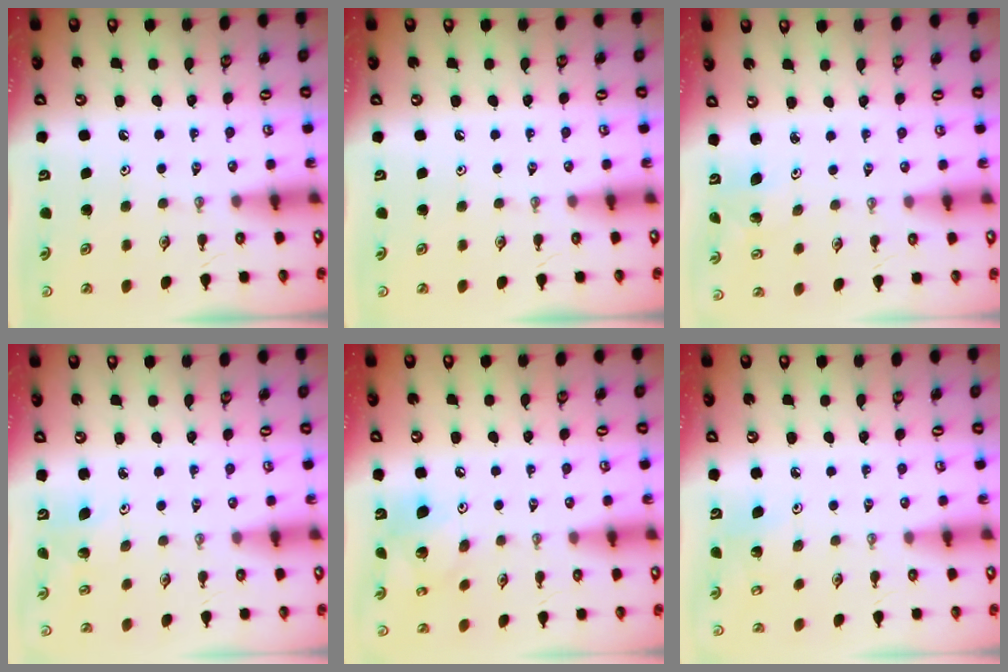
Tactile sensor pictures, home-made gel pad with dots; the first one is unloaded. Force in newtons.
{"total": 0.0}
{"total": 1.3, "press": 1.3, "slide": 0.1}
{"total": 3.5, "press": 2.9, "slide": 2.0}
{"total": 12.4, "press": 12.3, "slide": 1.3}
{"total": 4.1, "press": 3.7, "slide": 1.8}